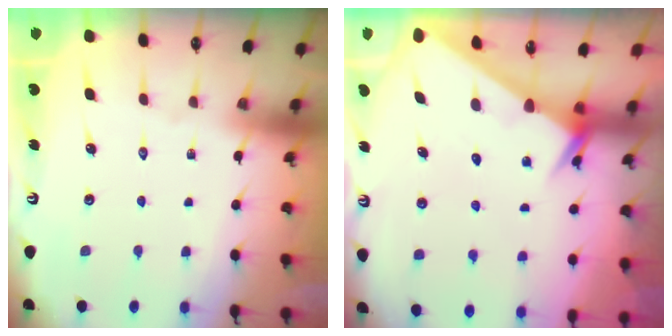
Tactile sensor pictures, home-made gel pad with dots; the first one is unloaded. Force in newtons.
{"total": 2.3, "press": 2.3, "slide": 0.1}